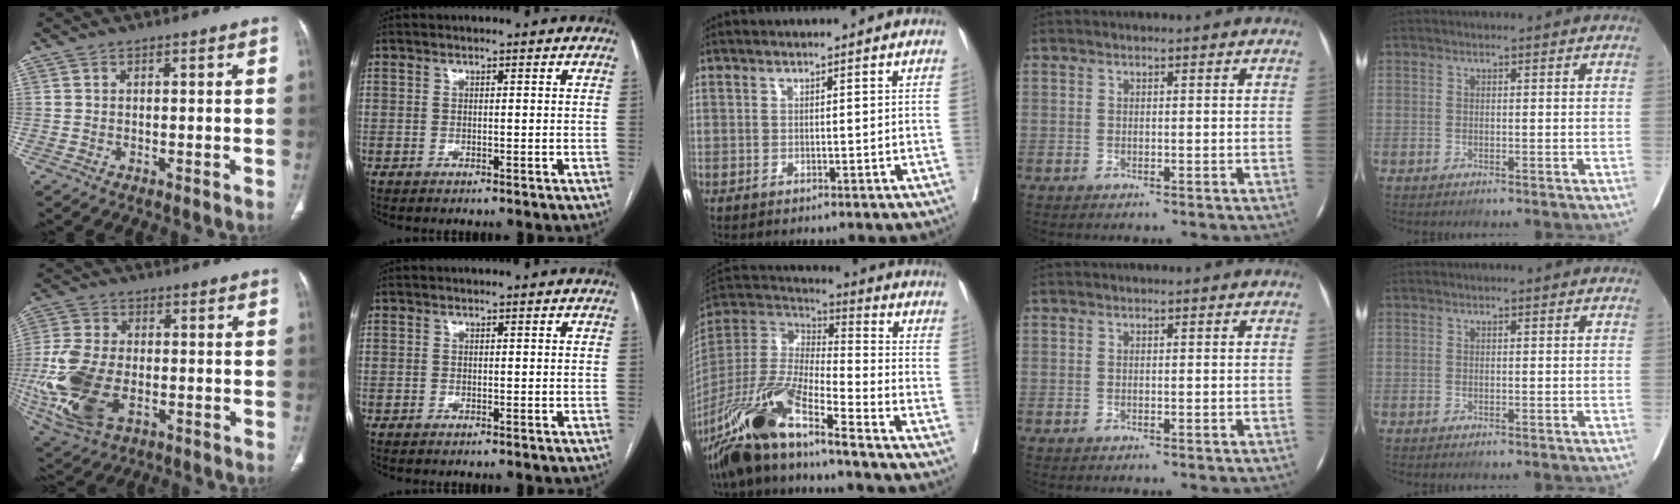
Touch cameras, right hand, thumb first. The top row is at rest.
{"thumb": {"total": 16.6, "force": [-3.9, 9.7, 12.8], "torque": [-0.293, -0.004, -0.066]}, "middle": {"total": 15.2, "force": [-10.9, 1.5, 10.5], "torque": [-0.216, -0.015, -0.206]}}